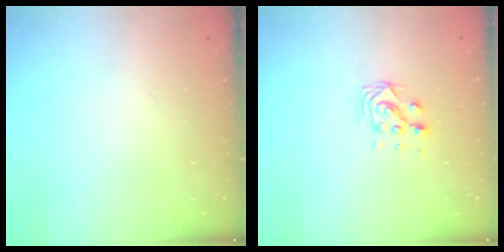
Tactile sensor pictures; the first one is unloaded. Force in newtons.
{"total": 6.8, "press": 6.8, "slide": 0.4}